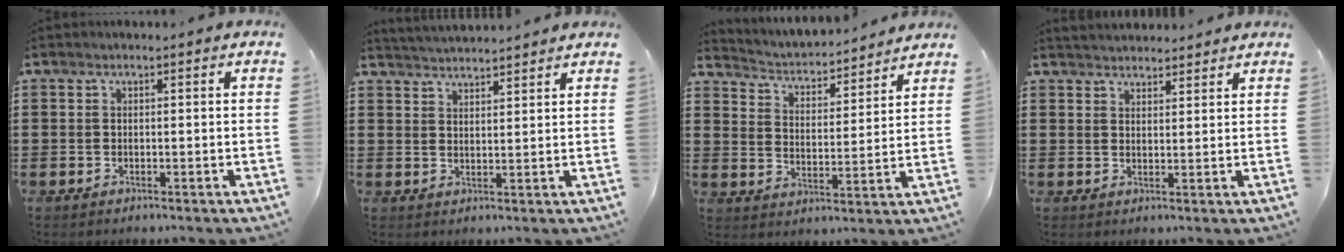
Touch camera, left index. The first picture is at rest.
{"total": 2.8, "force": [2.7, -0.5, -0.3], "torque": [-0.004, -0.011, 0.050]}
{"total": 3.0, "force": [3.0, 0.3, 0.1], "torque": [-0.023, -0.031, 0.043]}
{"total": 2.4, "force": [2.3, 0.4, -0.3], "torque": [-0.002, -0.002, 0.045]}